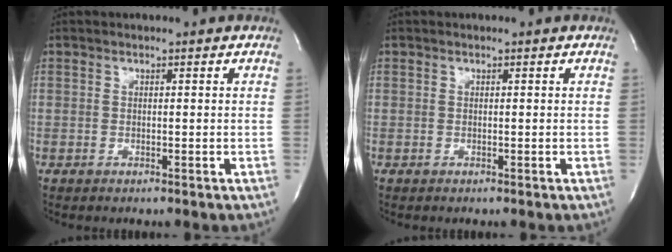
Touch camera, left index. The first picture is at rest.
{"total": 0.0}